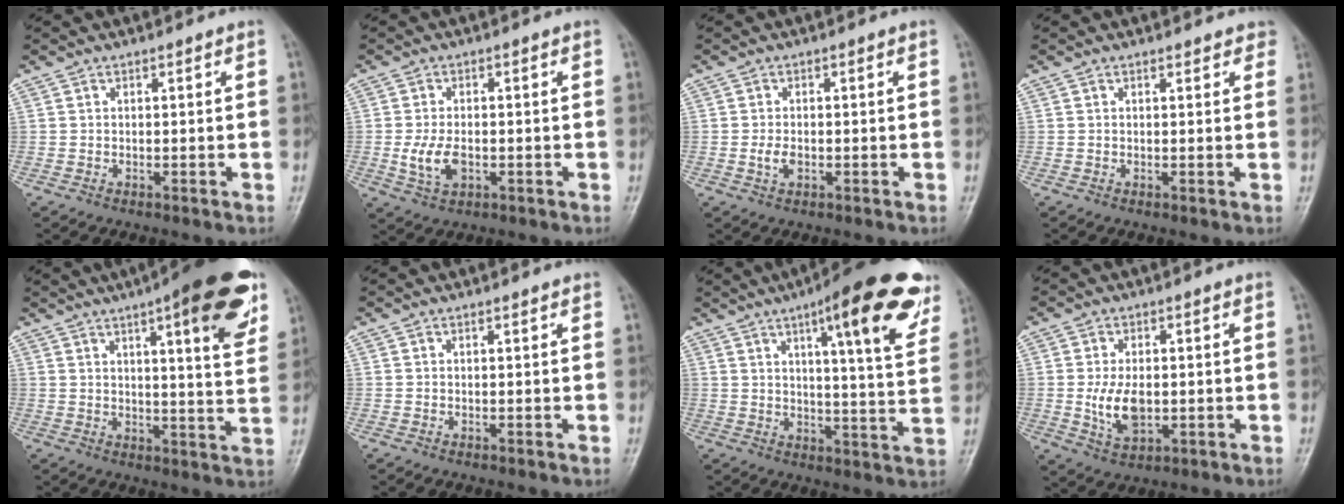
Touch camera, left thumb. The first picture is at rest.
{"total": 5.7, "force": [-1.1, 3.5, 4.4], "torque": [-0.087, -0.002, -0.018]}
{"total": 2.4, "force": [-0.6, 1.5, 1.8], "torque": [-0.034, 0.002, -0.012]}
{"total": 1.9, "force": [1.5, 1.1, 0.3], "torque": [0.020, -0.004, 0.006]}
{"total": 17.3, "force": [9.0, 4.1, 14.2], "torque": [-0.159, -0.033, 0.115]}
{"total": 0.0}
{"total": 19.4, "force": [10.3, 4.3, 15.8], "torque": [-0.181, -0.033, 0.137]}
{"total": 7.4, "force": [-0.4, 4.5, 5.9], "torque": [-0.104, -0.007, -0.001]}